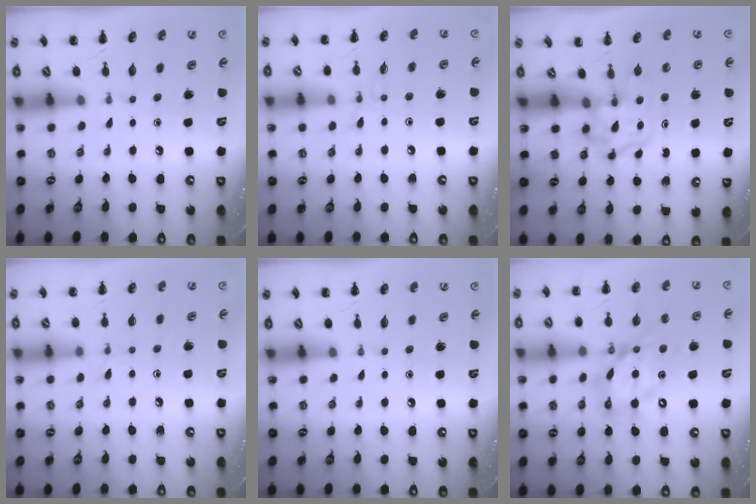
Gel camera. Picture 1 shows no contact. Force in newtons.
{"total": 6.7, "press": 6.5, "slide": 1.7}
{"total": 3.8, "press": 3.8, "slide": 0.5}
{"total": 5.7, "press": 5.3, "slide": 2.2}
{"total": 0.0}
{"total": 12.7, "press": 12.0, "slide": 4.0}